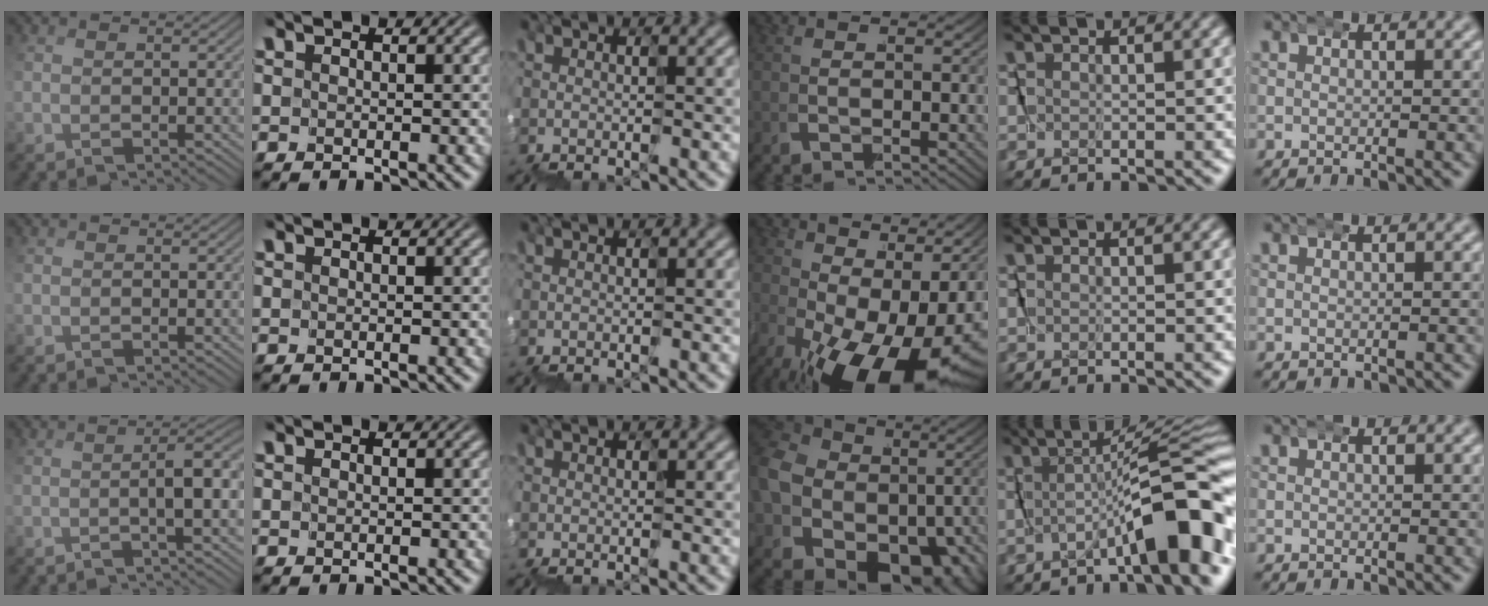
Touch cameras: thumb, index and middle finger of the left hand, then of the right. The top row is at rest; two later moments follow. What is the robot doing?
{"motion": "wrap", "object": "ethernet cable"}